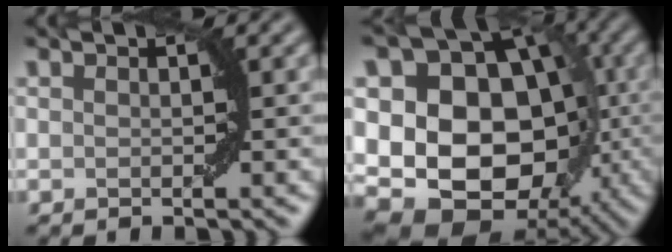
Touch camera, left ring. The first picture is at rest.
{"total": 16.4, "force": [-1.0, 12.9, 10.0], "torque": [-0.132, 0.007, -0.025]}